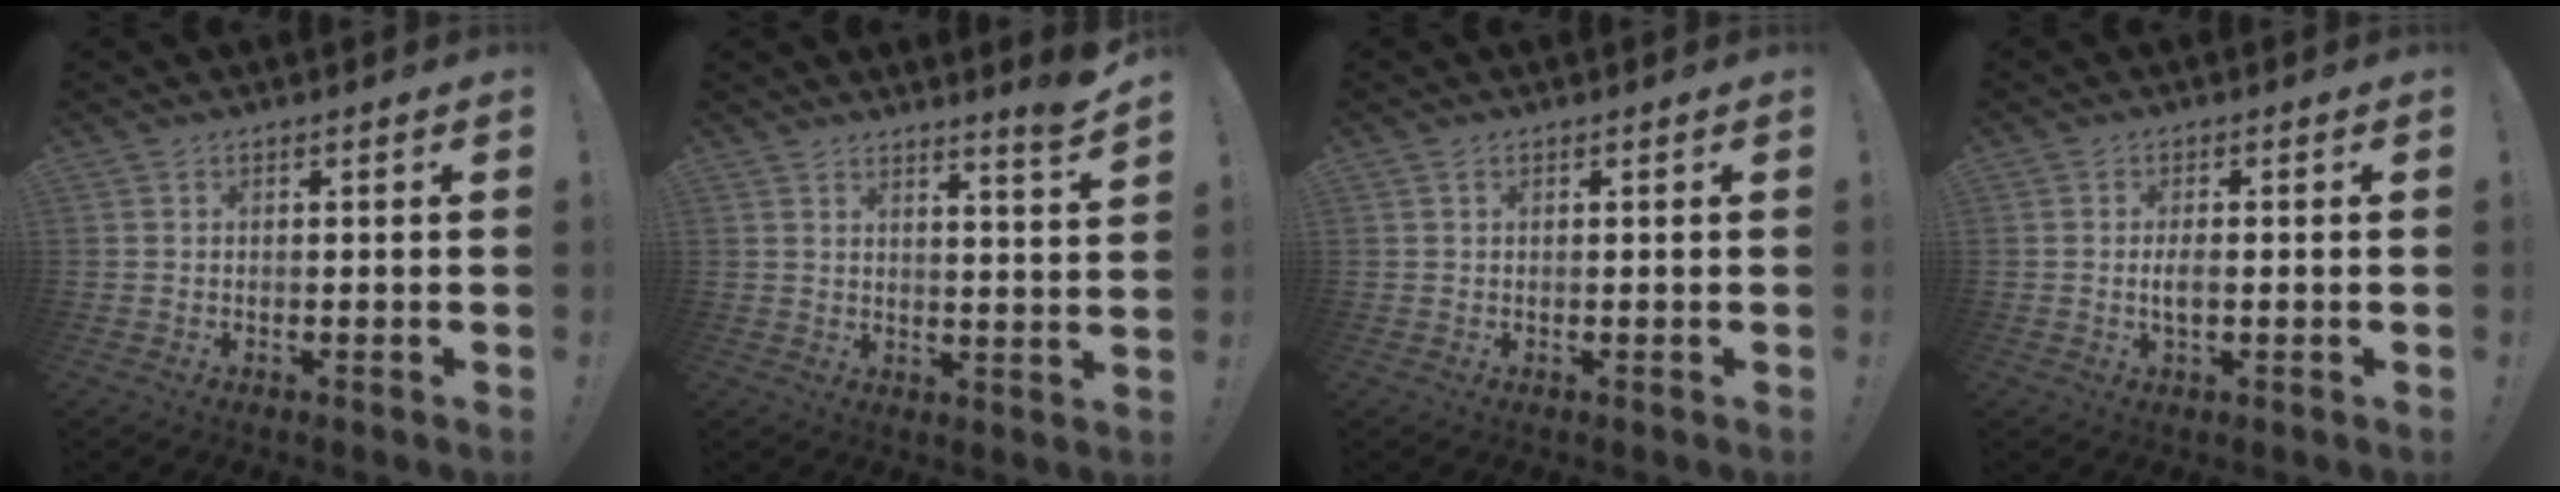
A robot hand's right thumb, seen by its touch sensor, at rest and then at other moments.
{"total": 5.6, "force": [4.4, -0.5, 3.4], "torque": [-0.035, -0.043, 0.067]}
{"total": 0.6, "force": [0.3, 0.4, 0.3], "torque": [-0.001, 0.000, 0.004]}
{"total": 3.1, "force": [-0.6, 1.2, 2.8], "torque": [-0.057, 0.000, -0.014]}